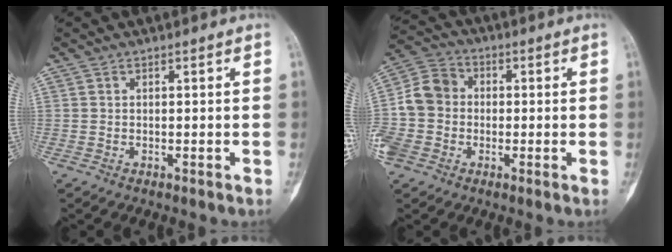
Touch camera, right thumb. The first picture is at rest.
{"total": 11.5, "force": [-1.6, 10.0, 5.5], "torque": [-0.111, 0.033, -0.038]}